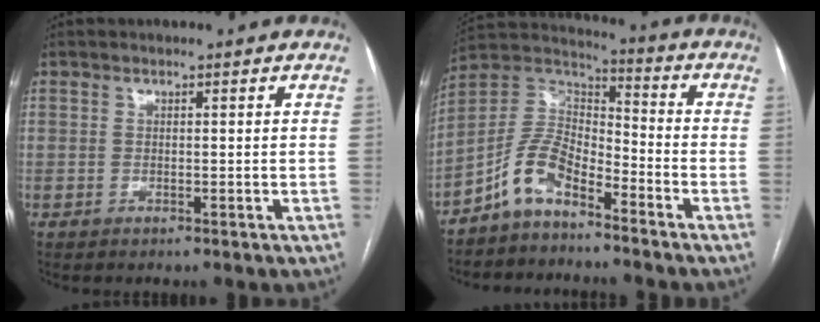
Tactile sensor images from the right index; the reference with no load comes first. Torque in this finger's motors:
{"motor_torque": [0.91, -0.82, 0.12, 0.01]}